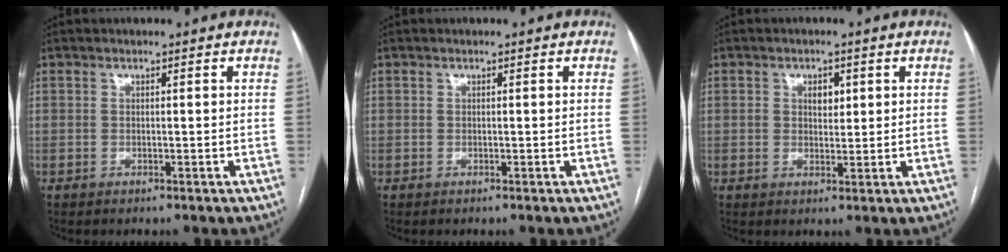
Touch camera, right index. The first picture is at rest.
{"total": 0.0}
{"total": 2.6, "force": [0.9, 1.6, 1.9], "torque": [-0.028, 0.004, 0.014]}